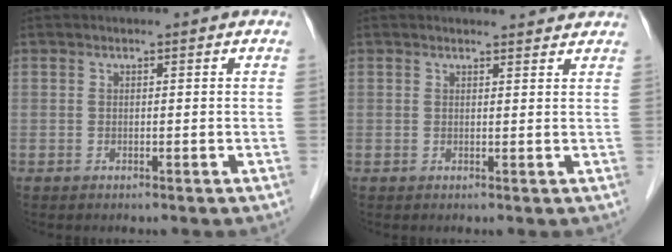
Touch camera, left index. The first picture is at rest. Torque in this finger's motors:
{"motor_torque": [0.63, -0.76, -0.02, -0.01]}